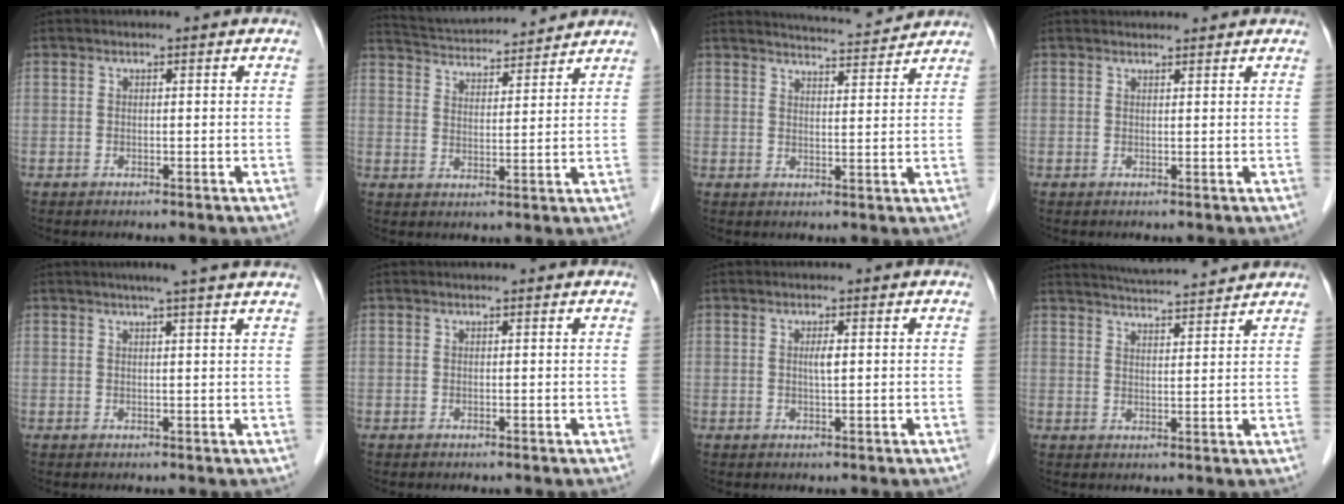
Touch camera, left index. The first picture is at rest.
{"total": 13.5, "force": [12.9, 1.5, 3.7], "torque": [-0.071, 0.025, 0.202]}
{"total": 7.3, "force": [7.2, -0.2, 0.9], "torque": [-0.024, 0.007, 0.099]}
{"total": 4.1, "force": [4.0, 0.4, 0.7], "torque": [-0.011, 0.028, 0.052]}
{"total": 6.5, "force": [5.3, -0.7, 3.8], "torque": [-0.051, 0.017, 0.060]}
{"total": 0.7, "force": [0.7, 0.0, 0.2], "torque": [-0.005, 0.003, 0.009]}
{"total": 1.3, "force": [0.2, 0.1, 1.3], "torque": [-0.028, -0.001, 0.005]}
{"total": 10.7, "force": [10.1, 0.4, 3.5], "torque": [-0.062, 0.018, 0.145]}